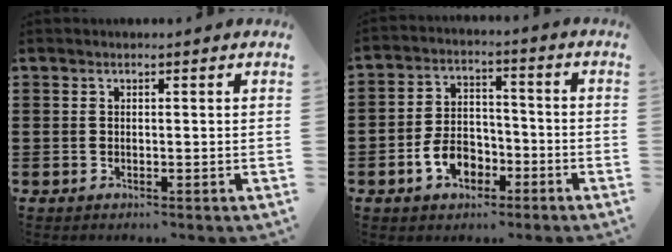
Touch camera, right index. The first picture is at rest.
{"total": 6.2, "force": [-3.0, 4.1, 3.6], "torque": [-0.084, 0.004, -0.059]}